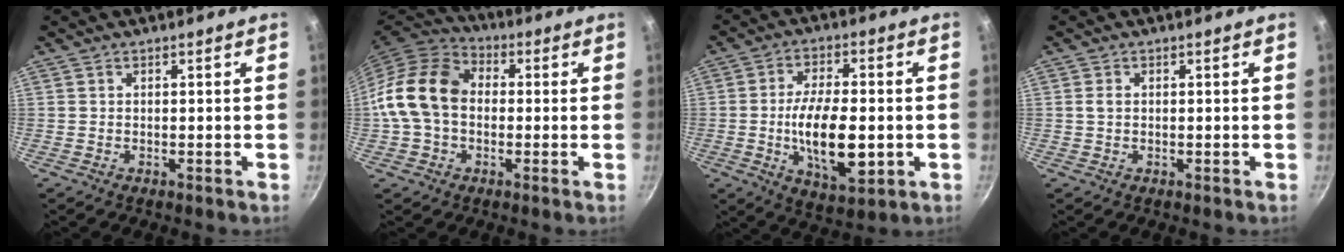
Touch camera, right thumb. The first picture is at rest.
{"total": 15.1, "force": [-0.1, 11.3, 10.0], "torque": [-0.165, 0.033, -0.019]}
{"total": 14.8, "force": [-2.3, 6.7, 13.0], "torque": [-0.211, 0.006, -0.033]}
{"total": 0.9, "force": [0.1, 0.7, 0.6], "torque": [-0.012, 0.003, 0.001]}